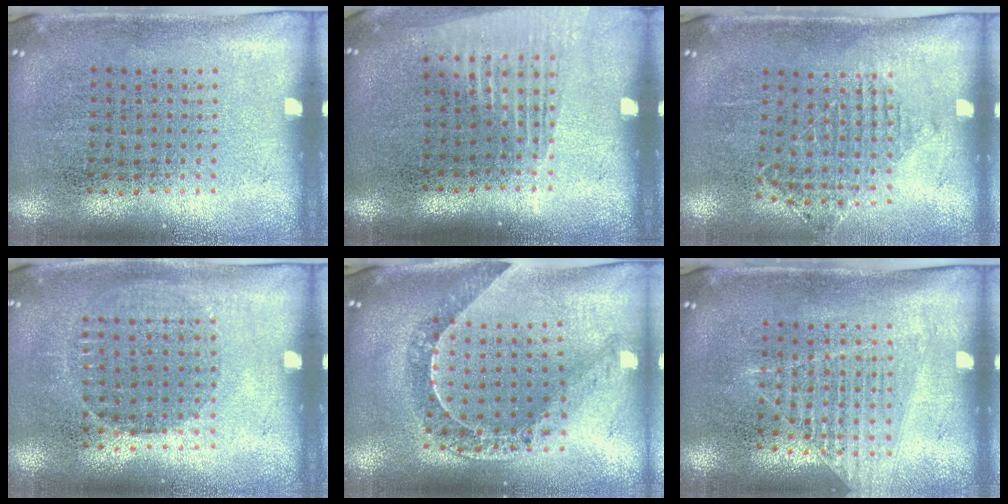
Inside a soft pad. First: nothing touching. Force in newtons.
{"total": 1.4, "press": 1.2, "slide": 0.7}
{"total": 1.2, "press": 1.1, "slide": 0.4}
{"total": 1.0, "press": 0.8, "slide": 0.5}
{"total": 0.8, "press": 0.7, "slide": 0.1}
{"total": 1.1, "press": 1.1, "slide": 0.4}